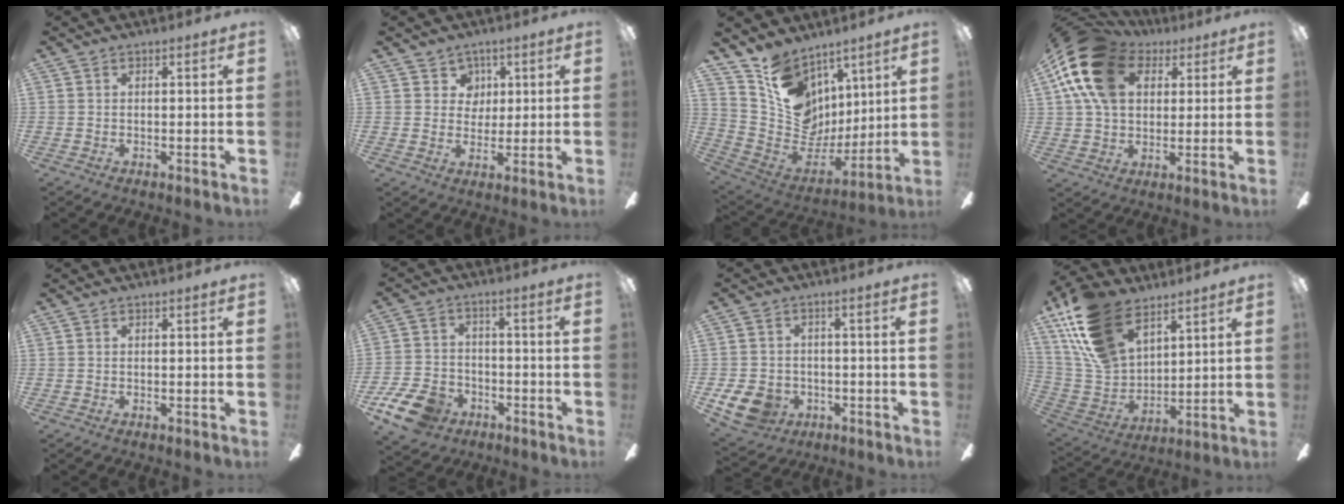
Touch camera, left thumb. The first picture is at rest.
{"total": 5.1, "force": [2.6, 4.4, 0.5], "torque": [-0.007, -0.005, 0.044]}
{"total": 15.2, "force": [7.2, 11.6, 6.5], "torque": [-0.114, -0.043, 0.150]}
{"total": 18.4, "force": [7.2, 12.8, 11.2], "torque": [-0.234, -0.007, 0.131]}
{"total": 0.0}
{"total": 11.2, "force": [-6.9, 7.1, 5.4], "torque": [-0.121, 0.043, -0.126]}
{"total": 7.9, "force": [-3.6, 6.2, 3.2], "torque": [-0.100, 0.016, -0.067]}
{"total": 19.9, "force": [12.6, 11.2, 10.5], "torque": [-0.237, -0.050, 0.239]}